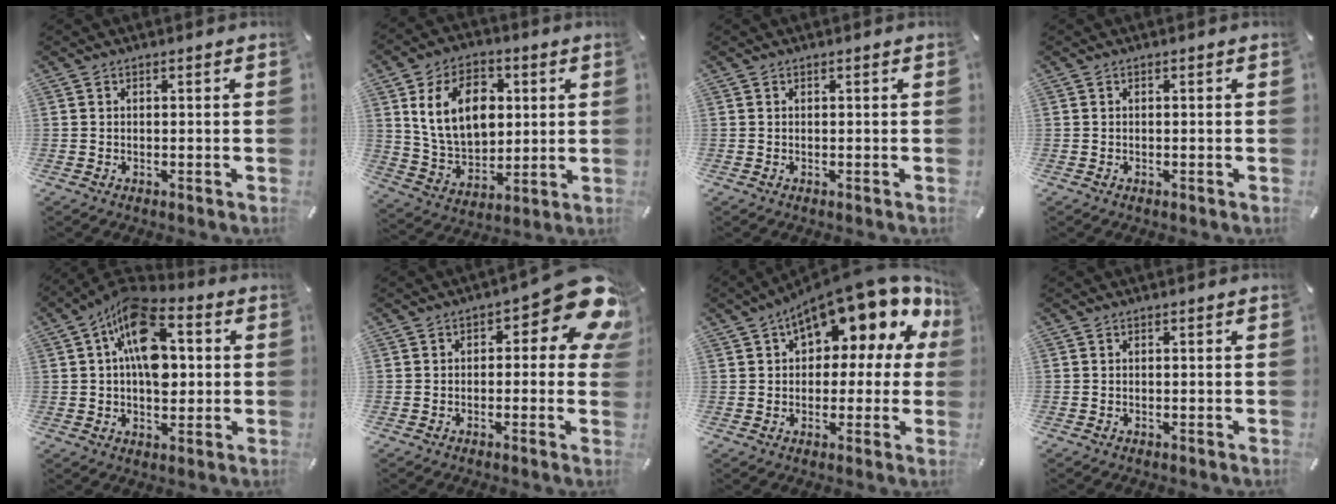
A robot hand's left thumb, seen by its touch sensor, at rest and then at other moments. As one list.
[{"total": 15.0, "force": [3.9, 11.0, 9.5], "torque": [-0.185, 0.001, 0.068]}, {"total": 0.0}, {"total": 0.0}, {"total": 15.9, "force": [2.6, 9.7, 12.3], "torque": [-0.211, -0.008, 0.044]}, {"total": 12.3, "force": [5.0, 5.0, 10.1], "torque": [-0.121, -0.047, 0.083]}, {"total": 15.8, "force": [9.0, 7.0, 10.9], "torque": [-0.147, -0.068, 0.148]}, {"total": 0.0}]